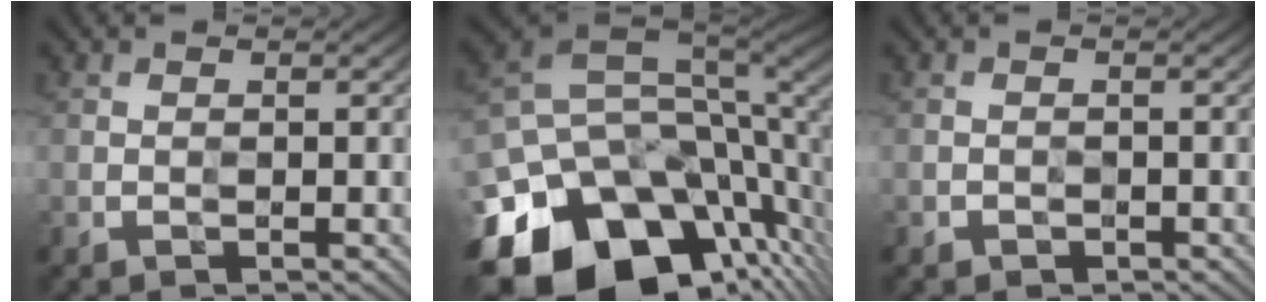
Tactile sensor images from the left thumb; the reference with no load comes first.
{"total": 18.2, "force": [-7.8, 12.3, 11.0], "torque": [-0.234, -0.029, -0.108]}
{"total": 1.2, "force": [-0.9, 0.7, -0.3], "torque": [0.009, -0.003, -0.014]}